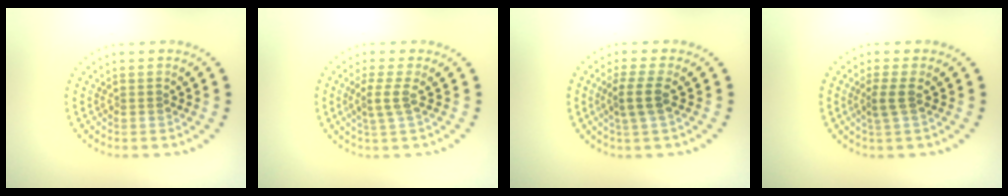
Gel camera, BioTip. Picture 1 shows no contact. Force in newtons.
{"total": 2.1, "press": 1.6, "slide": 1.3}
{"total": 2.4, "press": 2.0, "slide": 1.4}
{"total": 1.6, "press": 1.2, "slide": 1.0}